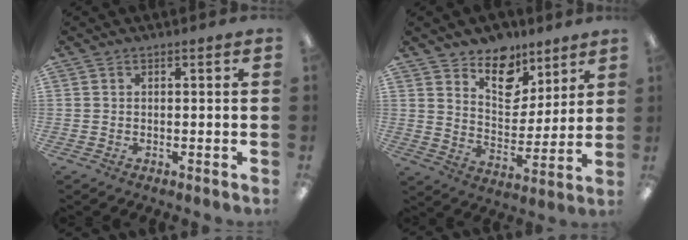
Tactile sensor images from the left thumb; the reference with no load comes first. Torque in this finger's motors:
{"motor_torque": [0.12, 0.19, -0.01, -0.22, 0.03]}